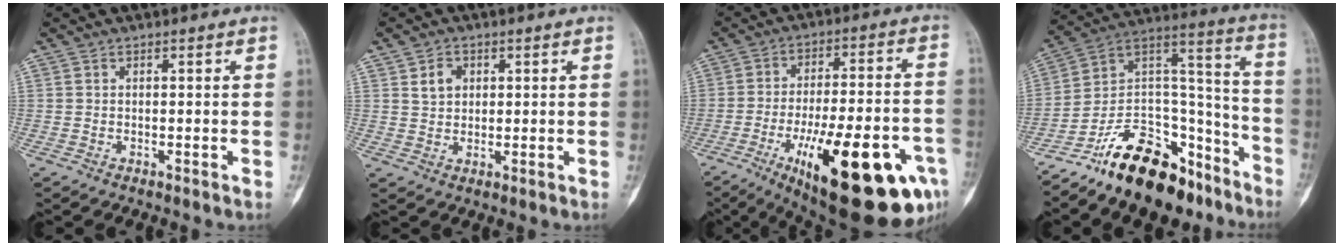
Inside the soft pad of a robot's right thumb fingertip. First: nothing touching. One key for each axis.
{"total": 3.8, "fx": 1.4, "fy": 3.0, "fz": 1.8, "tx": -0.014, "ty": -0.005, "tz": 0.026}
{"total": 28.7, "fx": -11.7, "fy": 9.1, "fz": 24.6, "tx": -0.317, "ty": 0.028, "tz": -0.160}
{"total": 22.0, "fx": -15.7, "fy": 10.4, "fz": 11.3, "tx": -0.150, "ty": 0.121, "tz": -0.271}